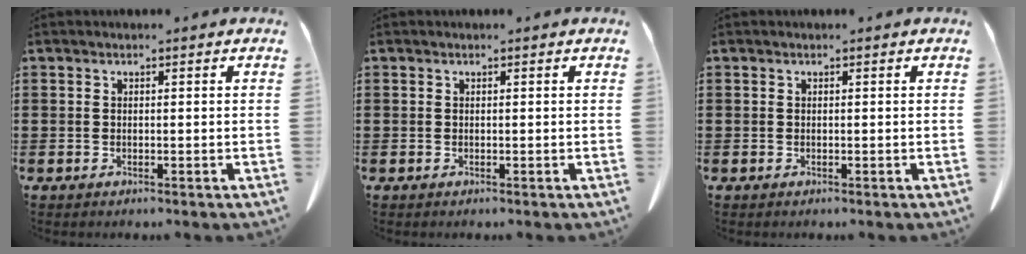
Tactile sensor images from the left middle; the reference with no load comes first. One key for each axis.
{"total": 0.0}
{"total": 0.0}